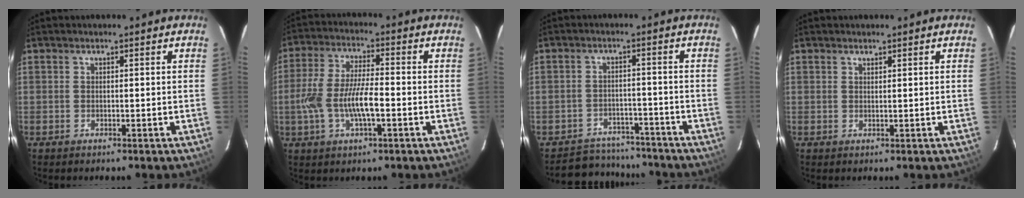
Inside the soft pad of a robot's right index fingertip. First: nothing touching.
{"total": 10.7, "force": [-2.6, 3.3, 9.8], "torque": [-0.202, -0.001, -0.049]}
{"total": 9.7, "force": [-8.5, 4.6, 1.0], "torque": [-0.034, 0.028, -0.108]}
{"total": 0.7, "force": [0.6, 0.1, 0.2], "torque": [-0.004, 0.000, 0.012]}